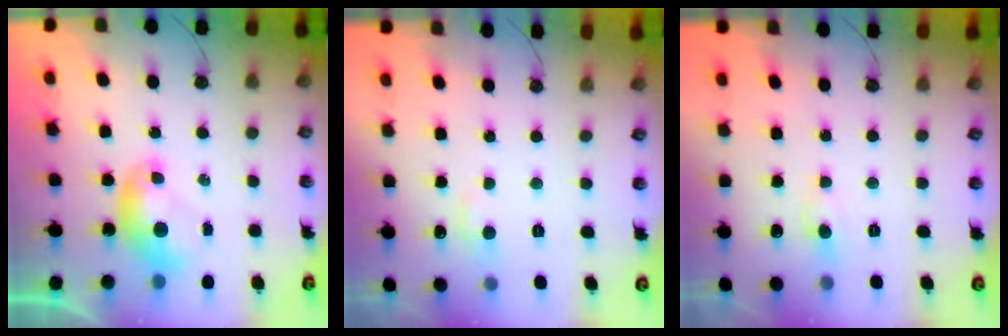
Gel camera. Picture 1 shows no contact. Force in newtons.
{"total": 1.7, "press": 1.5, "slide": 0.7}
{"total": 2.5, "press": 2.4, "slide": 0.5}